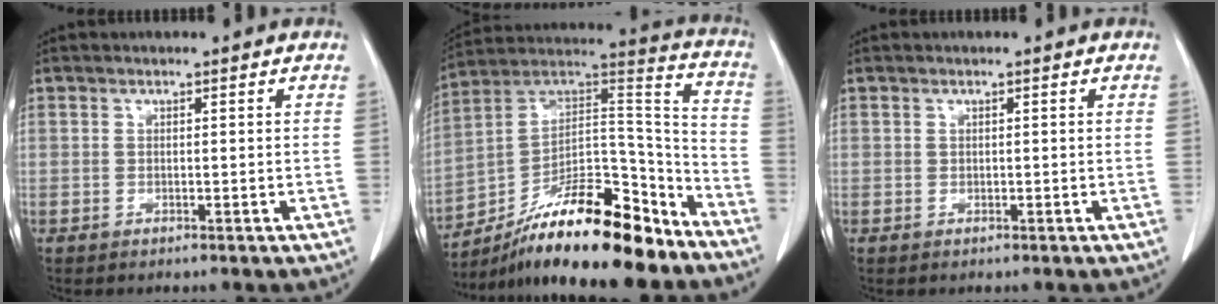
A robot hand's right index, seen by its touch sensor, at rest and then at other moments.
{"total": 23.2, "force": [-17.1, 5.4, 14.6], "torque": [-0.219, 0.033, -0.287]}
{"total": 0.0}